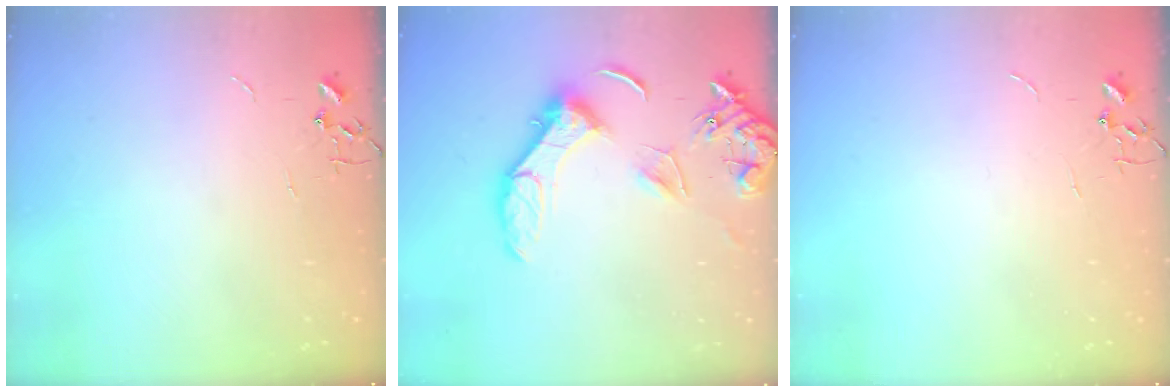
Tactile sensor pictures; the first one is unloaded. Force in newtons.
{"total": 14.7, "press": 14.7, "slide": 1.4}
{"total": 0.0}